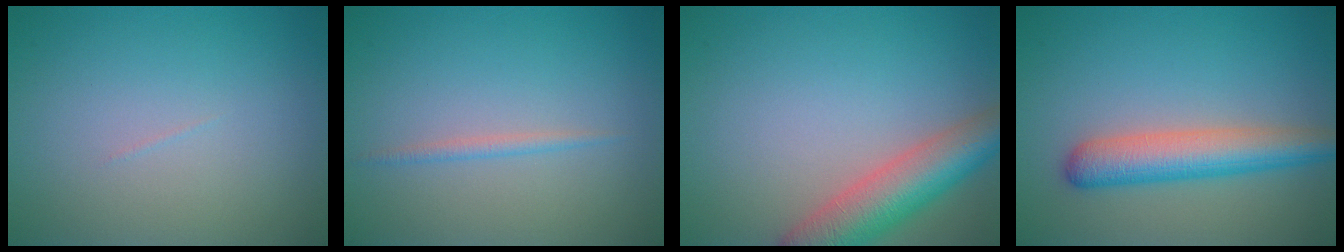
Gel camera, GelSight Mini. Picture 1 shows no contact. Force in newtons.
{"total": 0.7, "press": 0.7, "slide": 0.1}
{"total": 6.5, "press": 6.4, "slide": 0.6}
{"total": 5.1, "press": 5.1, "slide": 0.2}